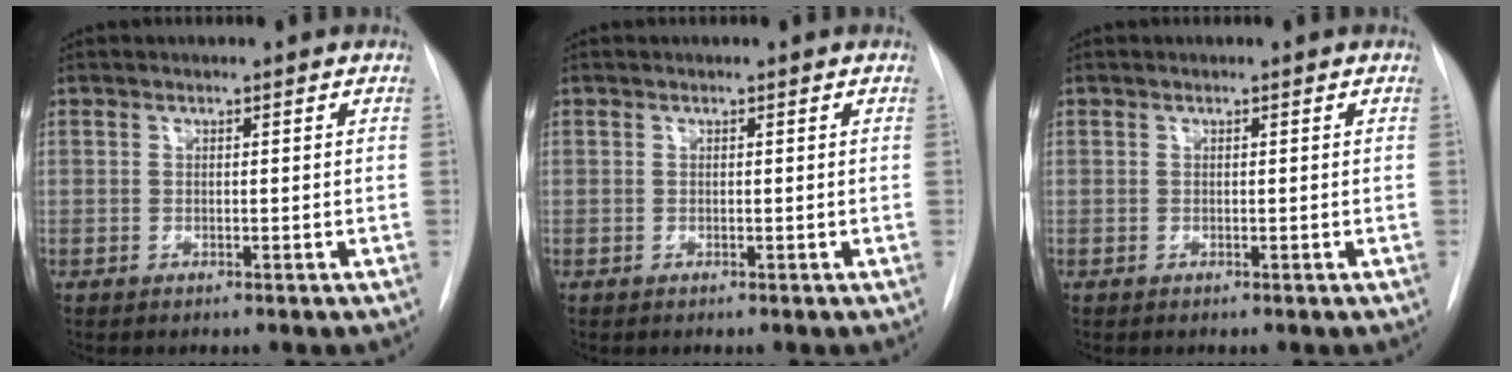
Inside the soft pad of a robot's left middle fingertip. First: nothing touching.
{"total": 0.0}
{"total": 0.0}